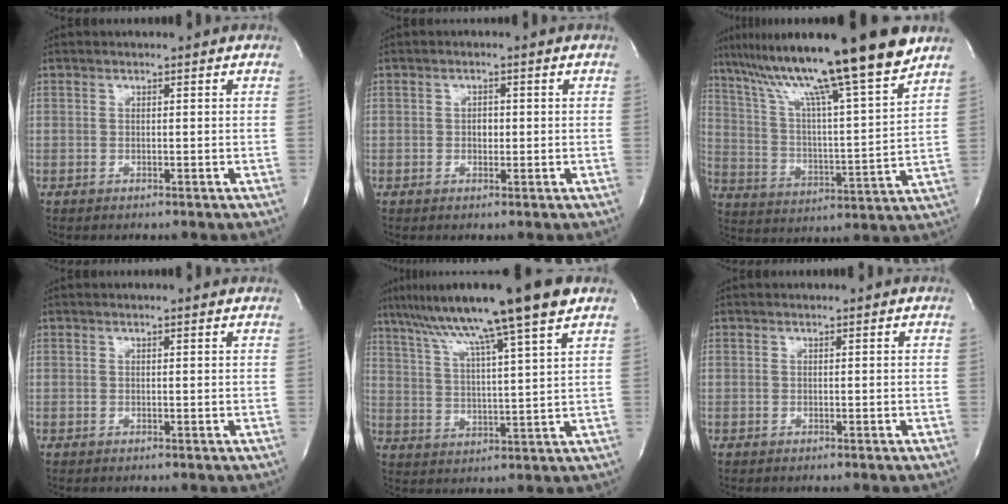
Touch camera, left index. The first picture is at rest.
{"total": 1.6, "force": [-0.3, 1.0, 1.1], "torque": [-0.016, 0.001, -0.004]}
{"total": 21.4, "force": [16.5, -0.4, 13.6], "torque": [-0.234, 0.010, 0.269]}
{"total": 0.6, "force": [0.4, 0.1, 0.5], "torque": [-0.010, 0.005, 0.004]}
{"total": 16.0, "force": [11.6, -1.2, 11.0], "torque": [-0.185, 0.029, 0.176]}
{"total": 0.0}